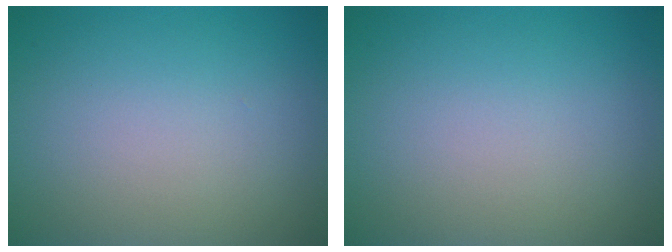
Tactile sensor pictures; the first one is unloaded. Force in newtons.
{"total": 0.0}